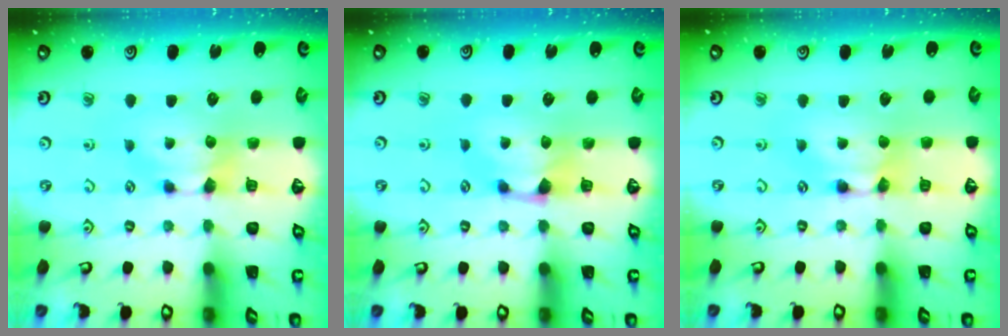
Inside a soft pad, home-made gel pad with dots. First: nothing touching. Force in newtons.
{"total": 1.0, "press": 0.5, "slide": 0.8}
{"total": 1.9, "press": 1.9, "slide": 0.1}